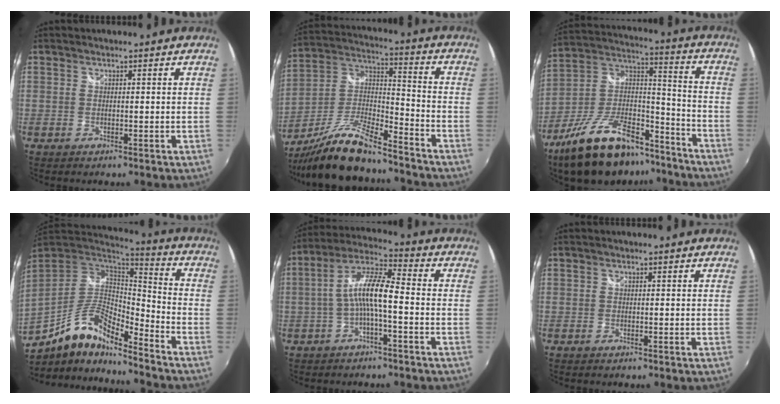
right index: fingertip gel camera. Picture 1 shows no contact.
{"total": 16.1, "force": [-13.2, 2.8, 8.7], "torque": [-0.192, -0.008, -0.243]}
{"total": 24.4, "force": [-17.5, 9.9, 13.8], "torque": [-0.264, 0.010, -0.277]}
{"total": 14.6, "force": [-10.0, 4.1, 9.9], "torque": [-0.194, -0.003, -0.189]}
{"total": 8.7, "force": [-2.0, 1.7, 8.3], "torque": [-0.182, 0.019, -0.038]}
{"total": 0.0}